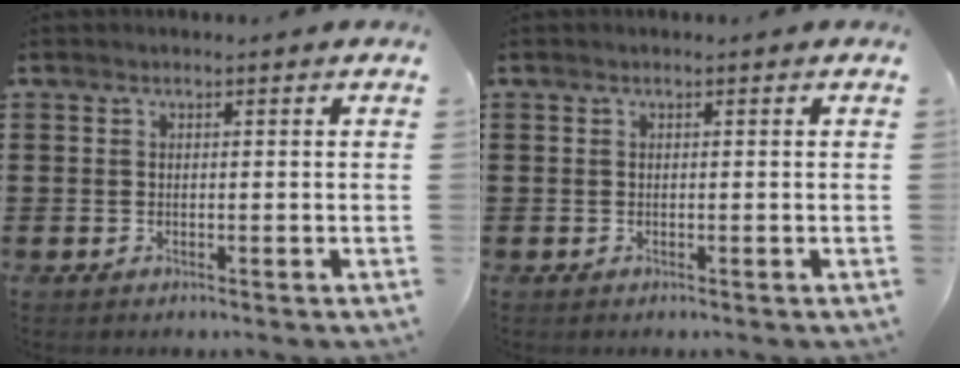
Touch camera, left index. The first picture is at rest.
{"total": 0.0}